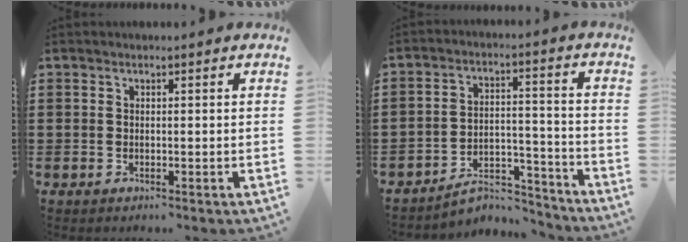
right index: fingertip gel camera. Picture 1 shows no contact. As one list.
[{"total": 6.9, "force": [-6.1, 2.4, 2.3], "torque": [-0.035, 0.019, -0.113]}]